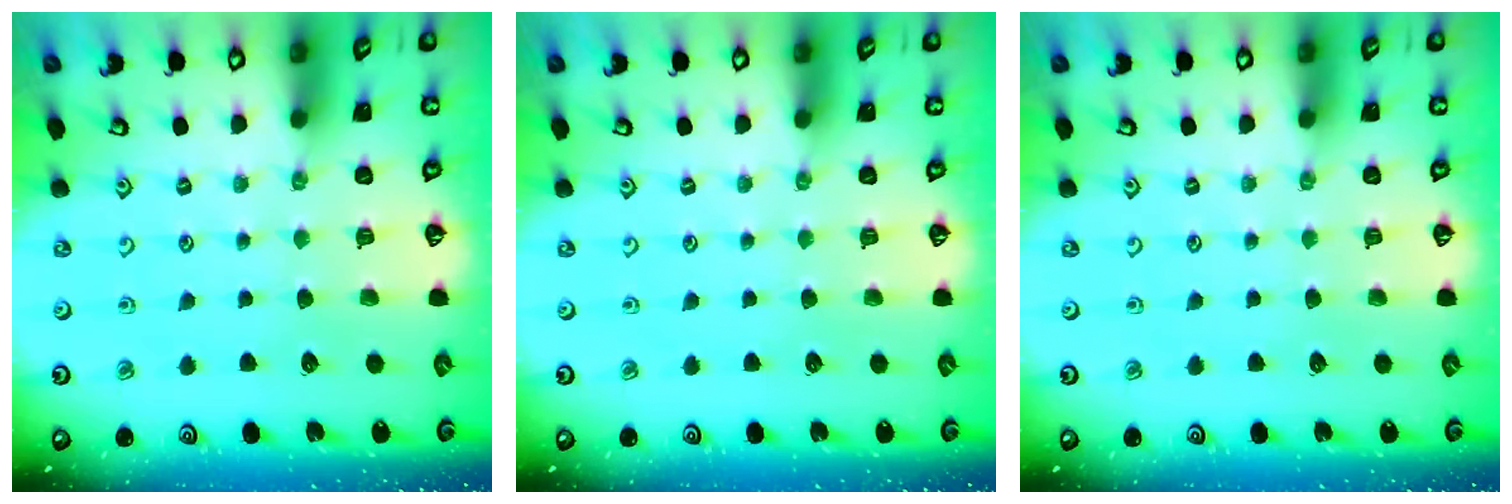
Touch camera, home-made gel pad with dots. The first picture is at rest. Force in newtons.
{"total": 0.0}
{"total": 0.0}